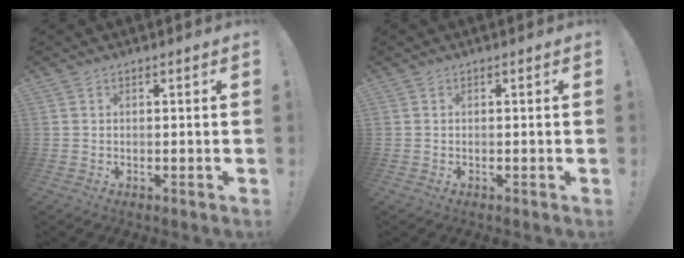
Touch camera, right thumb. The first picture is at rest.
{"total": 0.0}